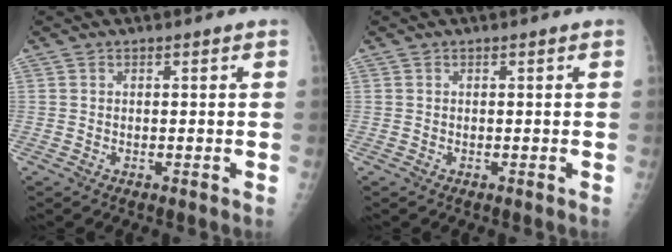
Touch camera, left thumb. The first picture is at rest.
{"total": 0.0}